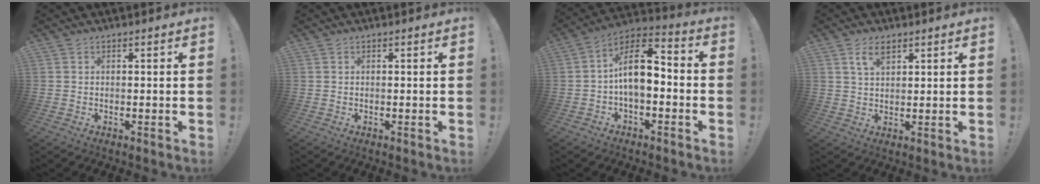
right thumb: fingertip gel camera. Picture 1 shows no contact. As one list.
[{"total": 0.0}, {"total": 12.2, "force": [-0.2, 6.6, 10.2], "torque": [-0.178, 0.015, -0.002]}, {"total": 4.9, "force": [2.7, 2.3, 3.3], "torque": [-0.057, -0.004, 0.049]}]